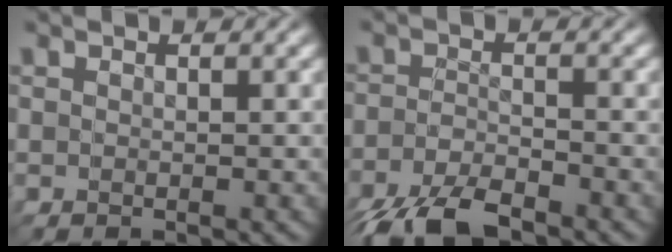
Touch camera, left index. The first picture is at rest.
{"total": 5.8, "force": [-5.8, 0.3, -0.1], "torque": [-0.030, -0.023, -0.087]}